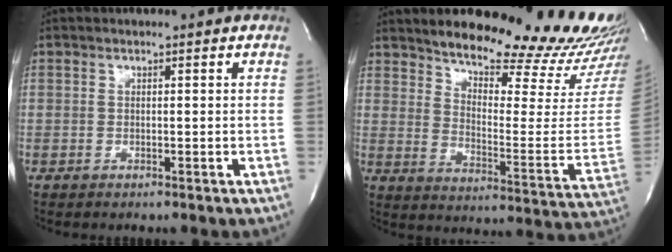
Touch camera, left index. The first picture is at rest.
{"total": 26.1, "force": [23.8, 3.0, 10.3], "torque": [-0.150, -0.122, 0.293]}